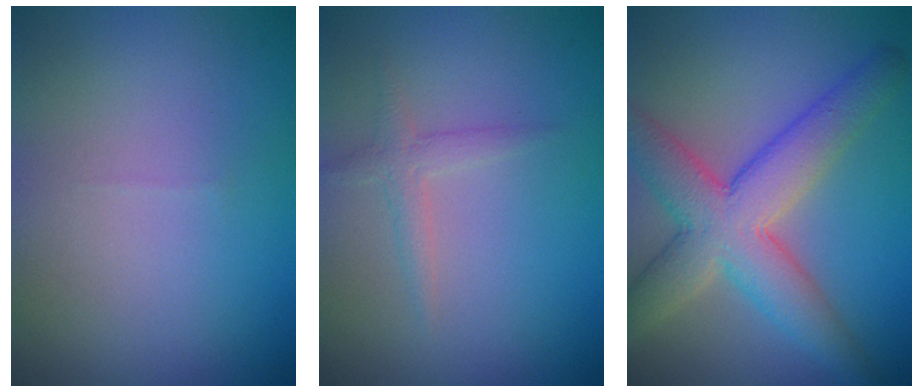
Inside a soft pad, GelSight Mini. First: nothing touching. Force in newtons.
{"total": 1.5, "press": 1.5, "slide": 0.0}
{"total": 7.3, "press": 7.3, "slide": 0.4}